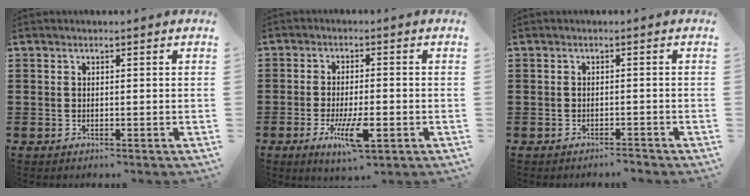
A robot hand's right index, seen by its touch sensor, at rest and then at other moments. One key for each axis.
{"total": 7.5, "fx": -2.9, "fy": 2.1, "fz": 6.6, "tx": -0.135, "ty": -0.017, "tz": -0.052}
{"total": 1.2, "fx": -1.2, "fy": 0.0, "fz": 0.2, "tx": -0.008, "ty": 0.001, "tz": -0.025}